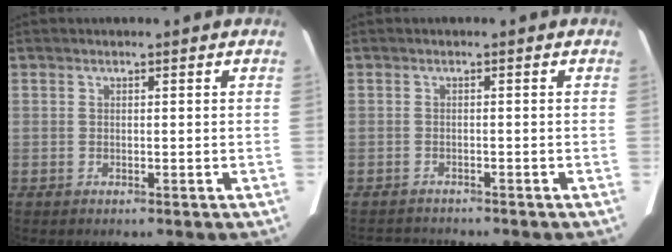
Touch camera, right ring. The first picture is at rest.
{"total": 3.7, "force": [-3.6, 0.5, 0.6], "torque": [-0.011, -0.009, -0.053]}